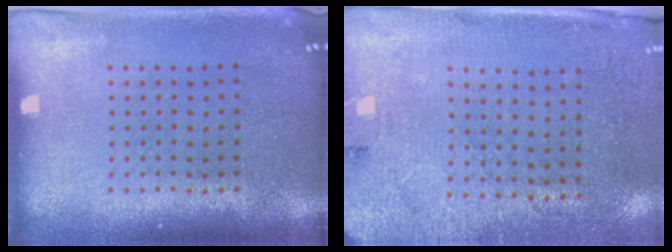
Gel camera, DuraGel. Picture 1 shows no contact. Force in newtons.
{"total": 2.7, "press": 2.3, "slide": 1.4}